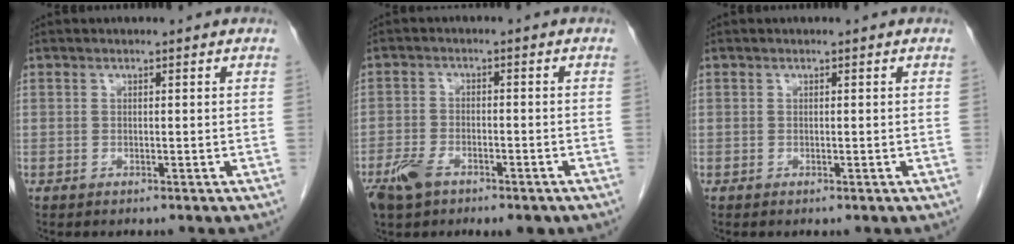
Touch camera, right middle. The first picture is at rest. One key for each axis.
{"total": 7.6, "fx": -4.7, "fy": 3.6, "fz": 4.8, "tx": -0.087, "ty": -0.002, "tz": -0.077}
{"total": 0.0}